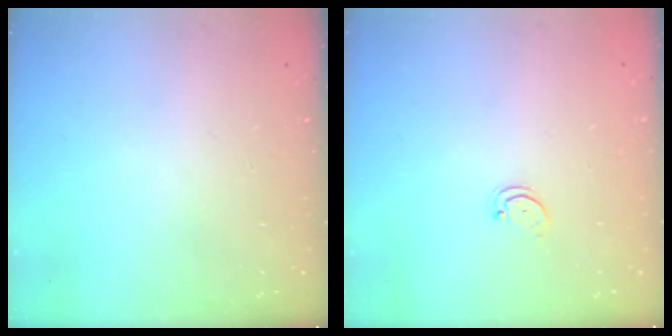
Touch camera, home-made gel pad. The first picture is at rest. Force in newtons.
{"total": 1.5, "press": 1.5, "slide": 0.3}